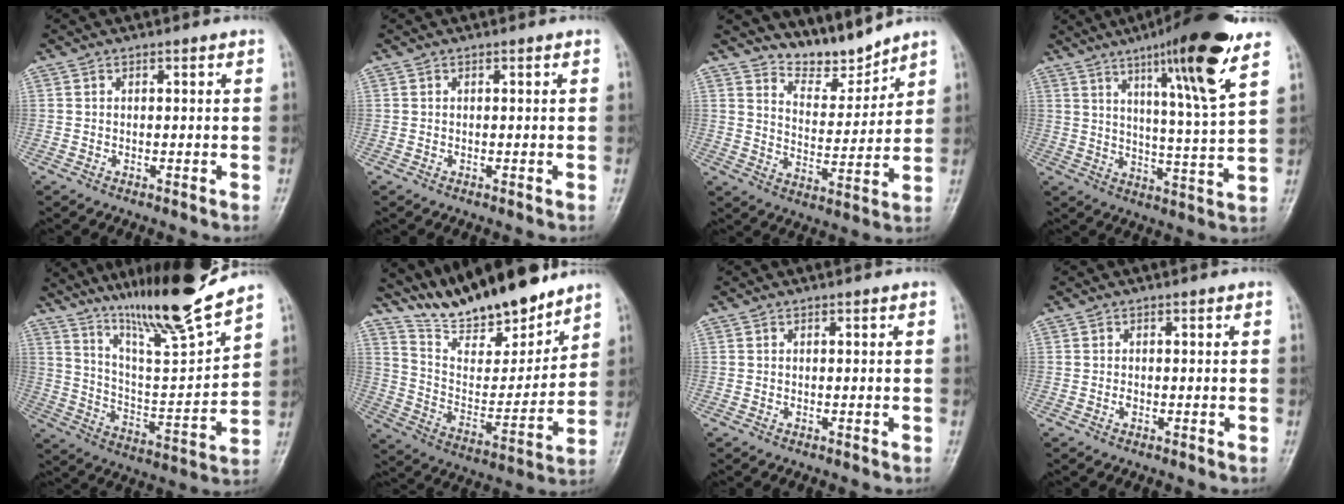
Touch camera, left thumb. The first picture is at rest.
{"total": 0.0}
{"total": 7.4, "force": [7.1, 1.8, 0.9], "torque": [0.006, -0.063, 0.138]}
{"total": 17.5, "force": [9.8, 1.4, 14.3], "torque": [-0.213, -0.048, 0.150]}
{"total": 19.5, "force": [15.8, 1.4, 11.3], "torque": [-0.155, -0.086, 0.275]}
{"total": 18.6, "force": [16.2, 4.9, 7.8], "torque": [-0.089, -0.096, 0.286]}
{"total": 0.0}
{"total": 0.9, "force": [0.0, 0.6, 0.6], "torque": [-0.004, 0.002, -0.003]}